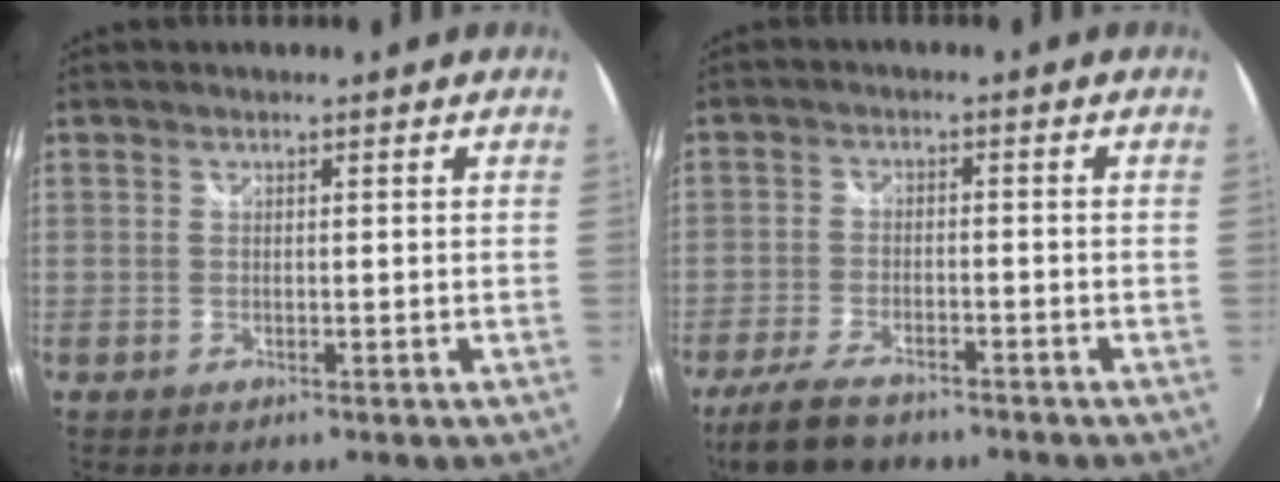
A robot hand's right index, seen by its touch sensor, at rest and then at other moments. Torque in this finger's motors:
{"motor_torque": [0.59, -0.37, 0.24, 0.05]}